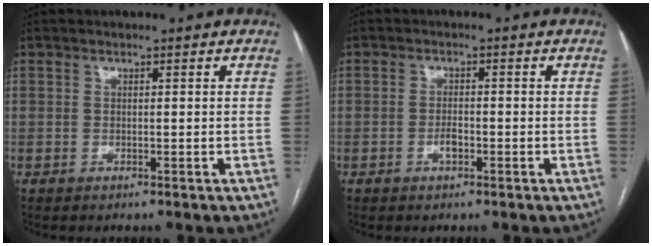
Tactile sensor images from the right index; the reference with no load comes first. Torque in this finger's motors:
{"motor_torque": [0.50, -0.14, 0.30, 0.04]}